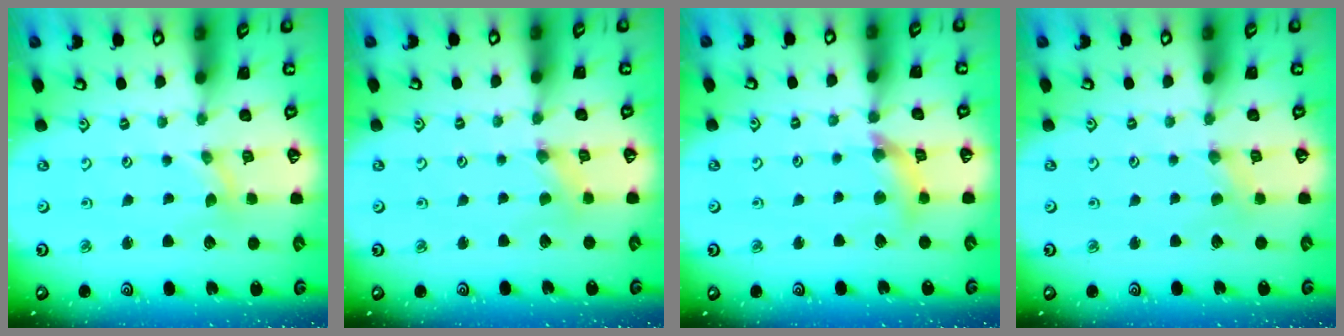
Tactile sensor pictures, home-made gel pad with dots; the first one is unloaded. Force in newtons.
{"total": 0.0}
{"total": 9.9, "press": 9.8, "slide": 1.1}
{"total": 0.0}